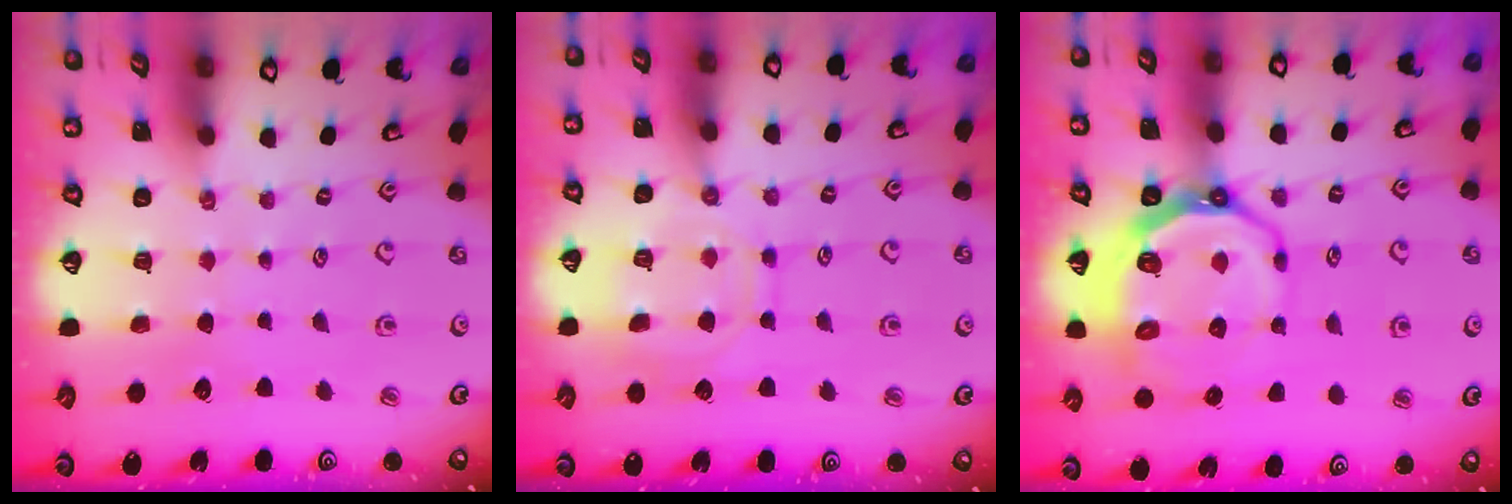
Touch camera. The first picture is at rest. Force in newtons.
{"total": 10.9, "press": 10.9, "slide": 0.9}
{"total": 9.7, "press": 8.9, "slide": 3.9}